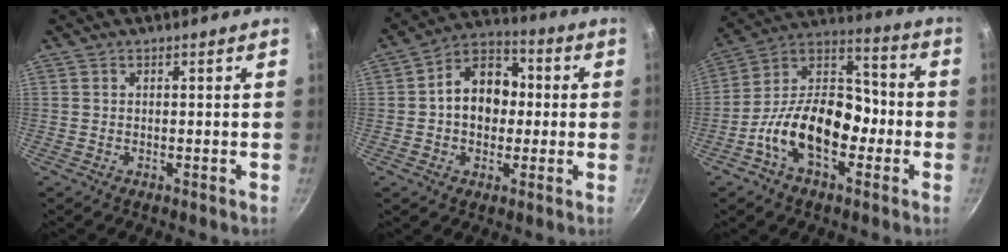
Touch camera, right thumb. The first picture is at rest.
{"total": 12.6, "force": [0.4, 9.6, 8.1], "torque": [-0.080, 0.028, -0.008]}
{"total": 16.3, "force": [-5.3, 9.8, 11.9], "torque": [-0.163, 0.058, -0.107]}